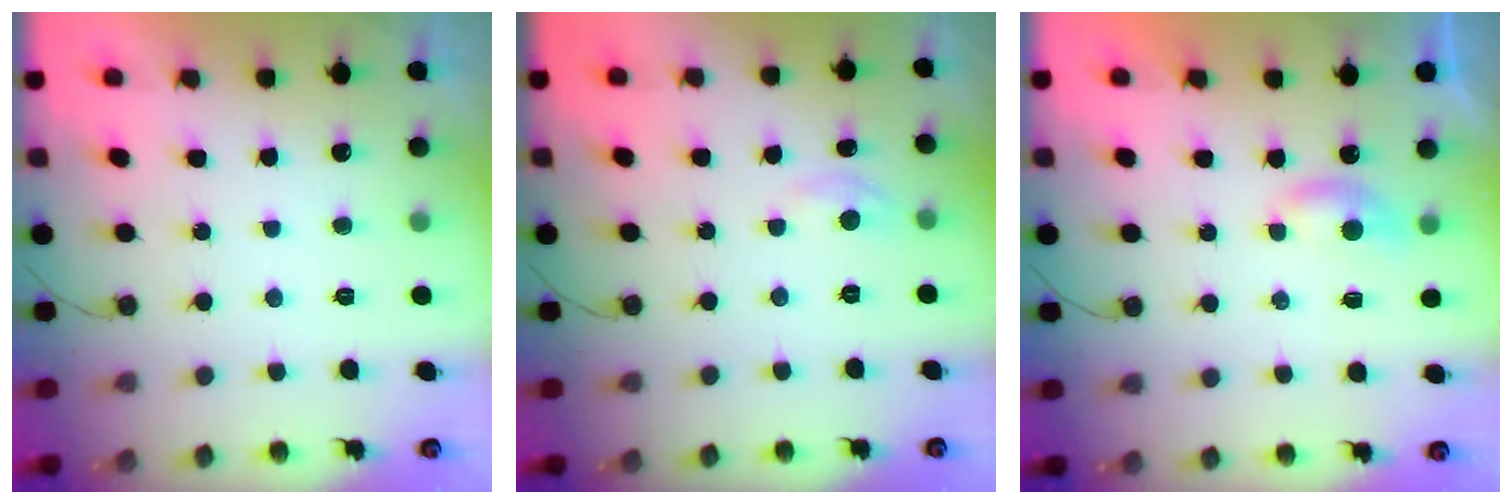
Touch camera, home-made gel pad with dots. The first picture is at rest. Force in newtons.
{"total": 3.6, "press": 3.6, "slide": 0.4}
{"total": 4.8, "press": 4.8, "slide": 0.6}